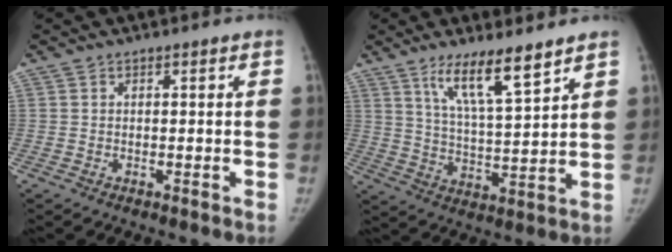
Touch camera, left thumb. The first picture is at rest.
{"total": 10.5, "force": [7.2, 1.6, 7.4], "torque": [-0.121, -0.048, 0.135]}